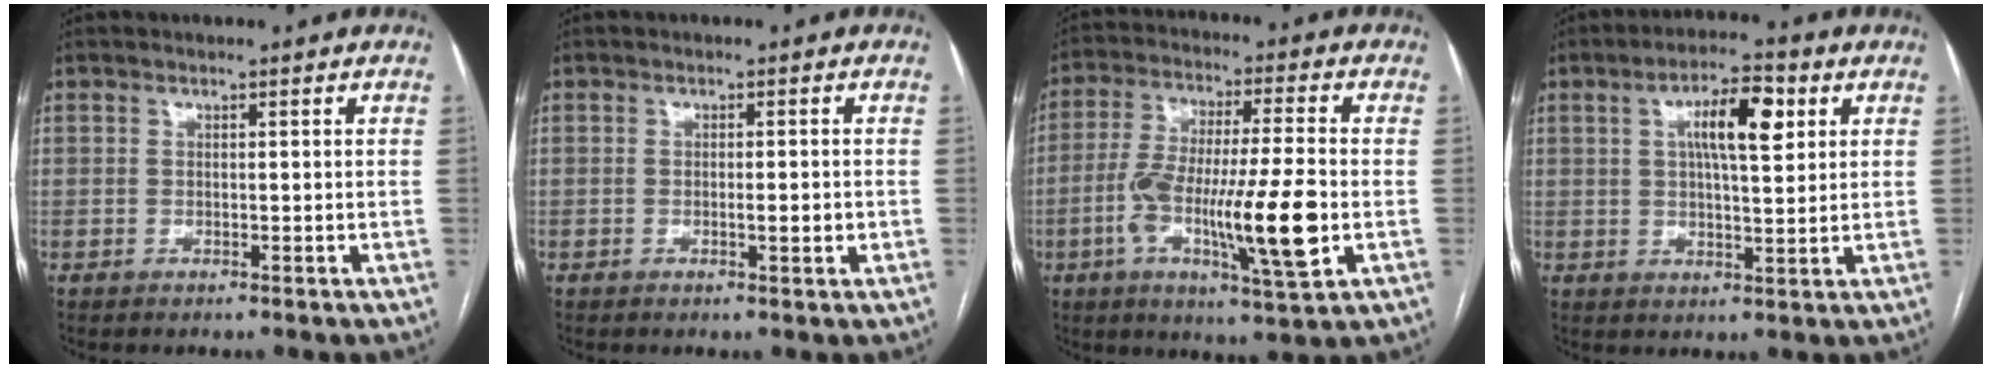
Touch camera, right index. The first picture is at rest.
{"total": 2.1, "force": [-0.4, 0.4, 2.0], "torque": [-0.034, -0.001, -0.005]}
{"total": 16.3, "force": [-3.9, 1.7, 15.8], "torque": [-0.285, -0.008, -0.066]}
{"total": 8.7, "force": [2.9, 2.4, 7.8], "torque": [-0.133, 0.015, 0.047]}